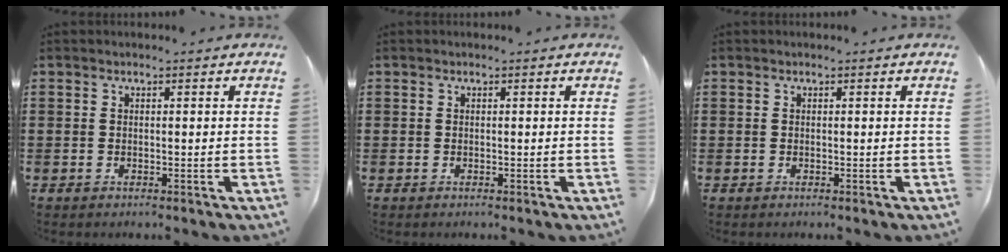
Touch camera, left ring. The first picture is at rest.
{"total": 0.0}
{"total": 0.0}